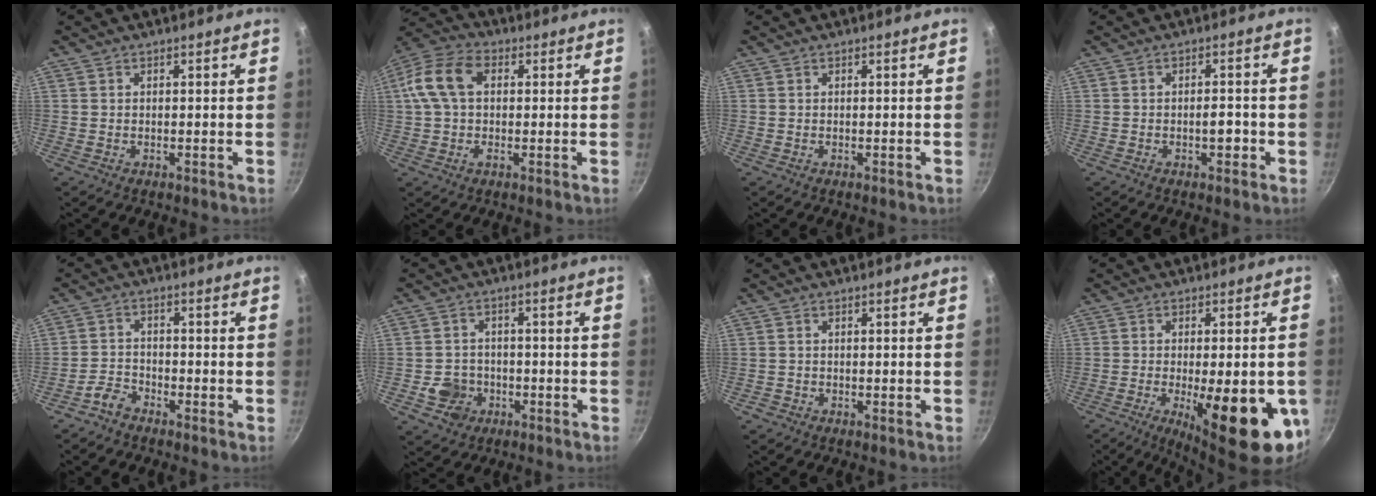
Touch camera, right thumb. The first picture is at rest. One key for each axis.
{"total": 11.3, "fx": 2.0, "fy": 7.3, "fz": 8.4, "tx": -0.166, "ty": 0.025, "tz": 0.018}
{"total": 0.0}
{"total": 3.0, "fx": -1.1, "fy": 1.4, "fz": 2.4, "tx": -0.025, "ty": 0.012, "tz": -0.016}
{"total": 3.3, "fx": -2.7, "fy": 1.5, "fz": 1.0, "tx": -0.019, "ty": 0.029, "tz": -0.058}
{"total": 5.9, "fx": -2.0, "fy": 5.1, "fz": 2.1, "tx": -0.017, "ty": 0.023, "tz": -0.030}
{"total": 0.7, "fx": -0.4, "fy": 0.6, "fz": 0.1, "tx": -0.003, "ty": 0.004, "tz": -0.008}
{"total": 19.4, "fx": -5.5, "fy": 6.4, "fz": 17.5, "tx": -0.210, "ty": -0.002, "tz": -0.065}